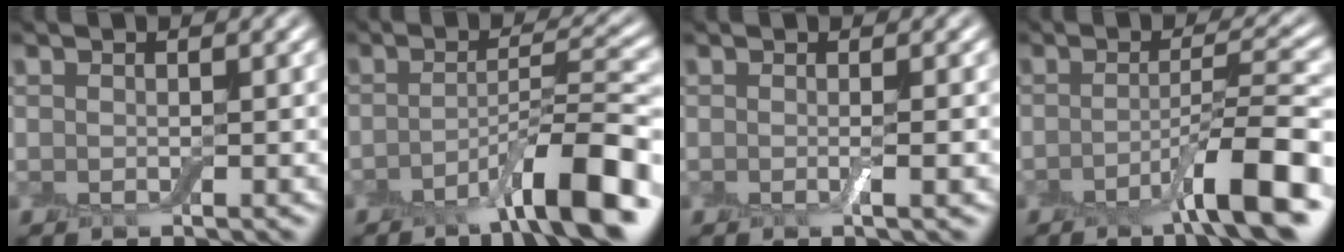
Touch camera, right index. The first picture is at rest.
{"total": 8.0, "force": [-4.4, 1.4, 6.6], "torque": [-0.092, 0.014, -0.075]}
{"total": 1.3, "force": [-0.2, 0.1, 1.3], "torque": [-0.022, -0.005, -0.006]}
{"total": 6.9, "force": [-3.1, 1.0, 6.1], "torque": [-0.088, 0.011, -0.057]}